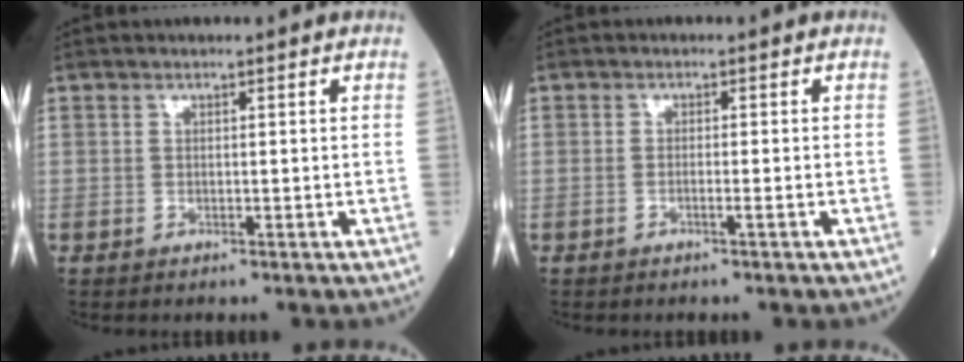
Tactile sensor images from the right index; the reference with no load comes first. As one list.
[{"total": 1.0, "force": [-0.6, -0.1, 0.7], "torque": [-0.013, 0.002, -0.010]}]